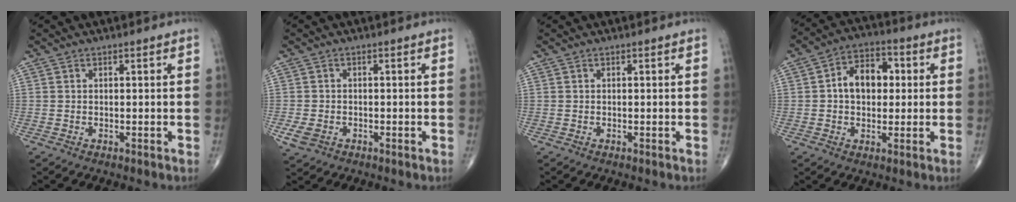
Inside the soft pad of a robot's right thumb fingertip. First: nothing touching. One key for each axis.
{"total": 3.4, "fx": -1.3, "fy": 2.5, "fz": 1.9, "tx": -0.040, "ty": 0.000, "tz": -0.019}
{"total": 0.0}
{"total": 9.7, "fx": 1.0, "fy": 6.7, "fz": 7.0, "tx": -0.085, "ty": 0.022, "tz": 0.009}